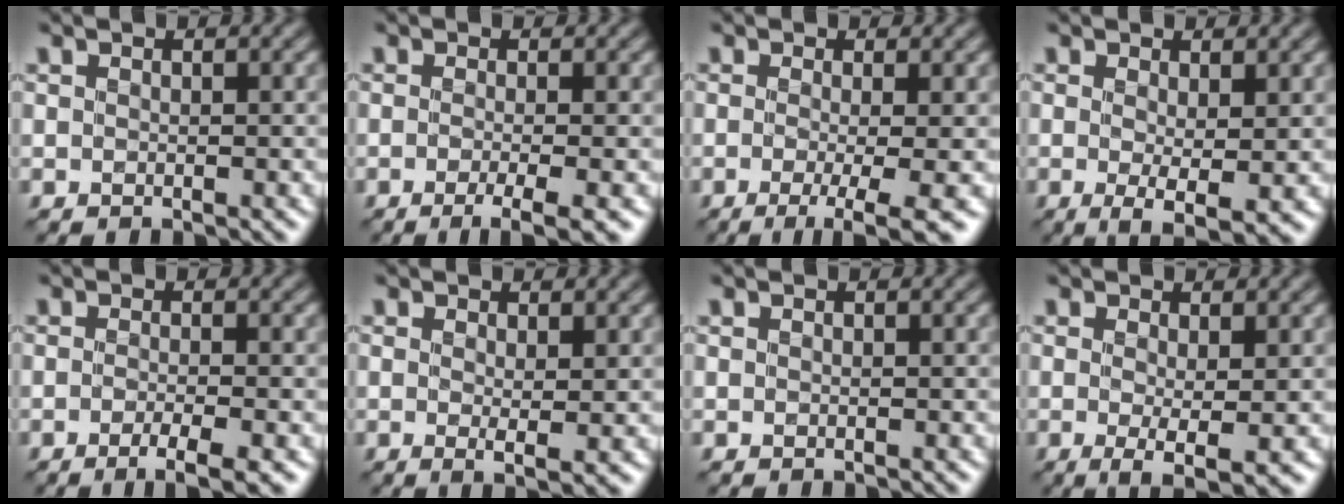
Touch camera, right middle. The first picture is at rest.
{"total": 3.1, "force": [-1.3, 0.6, 2.8], "torque": [-0.045, -0.003, -0.028]}
{"total": 4.9, "force": [-1.7, 1.2, 4.4], "torque": [-0.063, -0.008, -0.025]}
{"total": 3.3, "force": [-0.1, 1.0, 3.2], "torque": [-0.061, -0.010, -0.001]}
{"total": 3.1, "force": [-1.4, 0.7, 2.7], "torque": [-0.046, -0.001, -0.027]}
{"total": 1.9, "force": [0.4, 0.4, 1.8], "torque": [-0.033, -0.005, 0.008]}
{"total": 0.0}
{"total": 3.1, "force": [-0.2, 0.7, 3.0], "torque": [-0.060, -0.009, -0.003]}